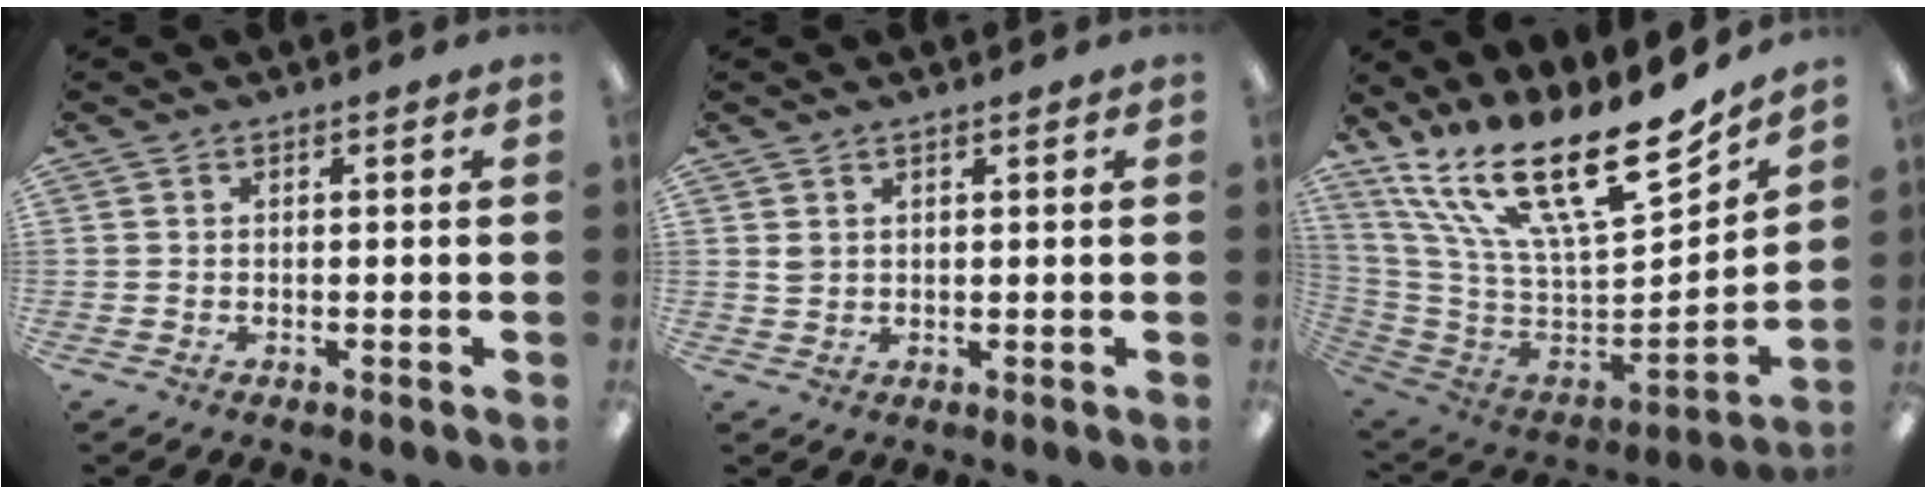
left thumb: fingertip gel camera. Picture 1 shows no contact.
{"total": 1.5, "force": [1.0, 0.9, 0.6], "torque": [-0.015, 0.001, 0.019]}
{"total": 25.2, "force": [15.3, 8.7, 18.0], "torque": [-0.317, -0.109, 0.269]}